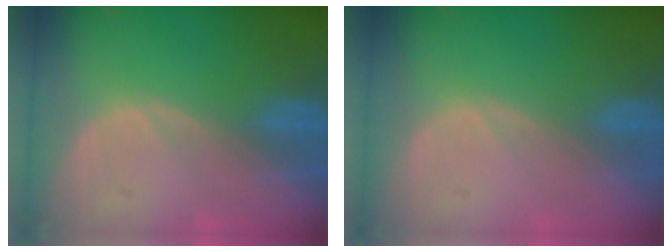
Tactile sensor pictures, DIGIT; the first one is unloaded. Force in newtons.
{"total": 0.0}